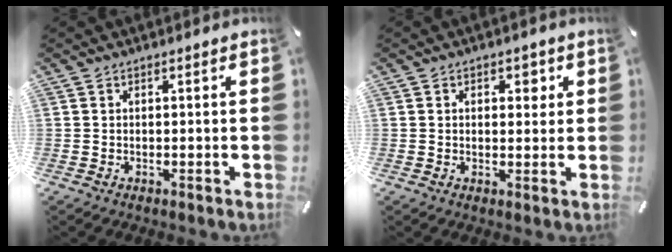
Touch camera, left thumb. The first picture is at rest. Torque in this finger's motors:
{"motor_torque": [0.28, -0.33, 0.10, 0.14, -0.08]}